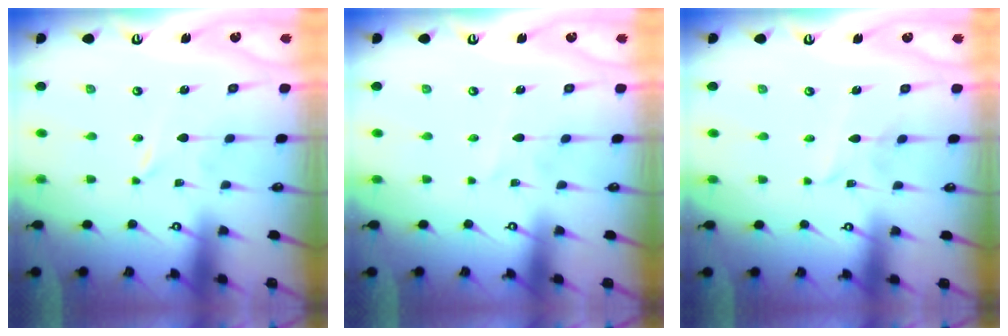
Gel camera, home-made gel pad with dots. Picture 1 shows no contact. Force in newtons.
{"total": 2.5, "press": 2.5, "slide": 0.2}
{"total": 3.3, "press": 3.3, "slide": 0.3}